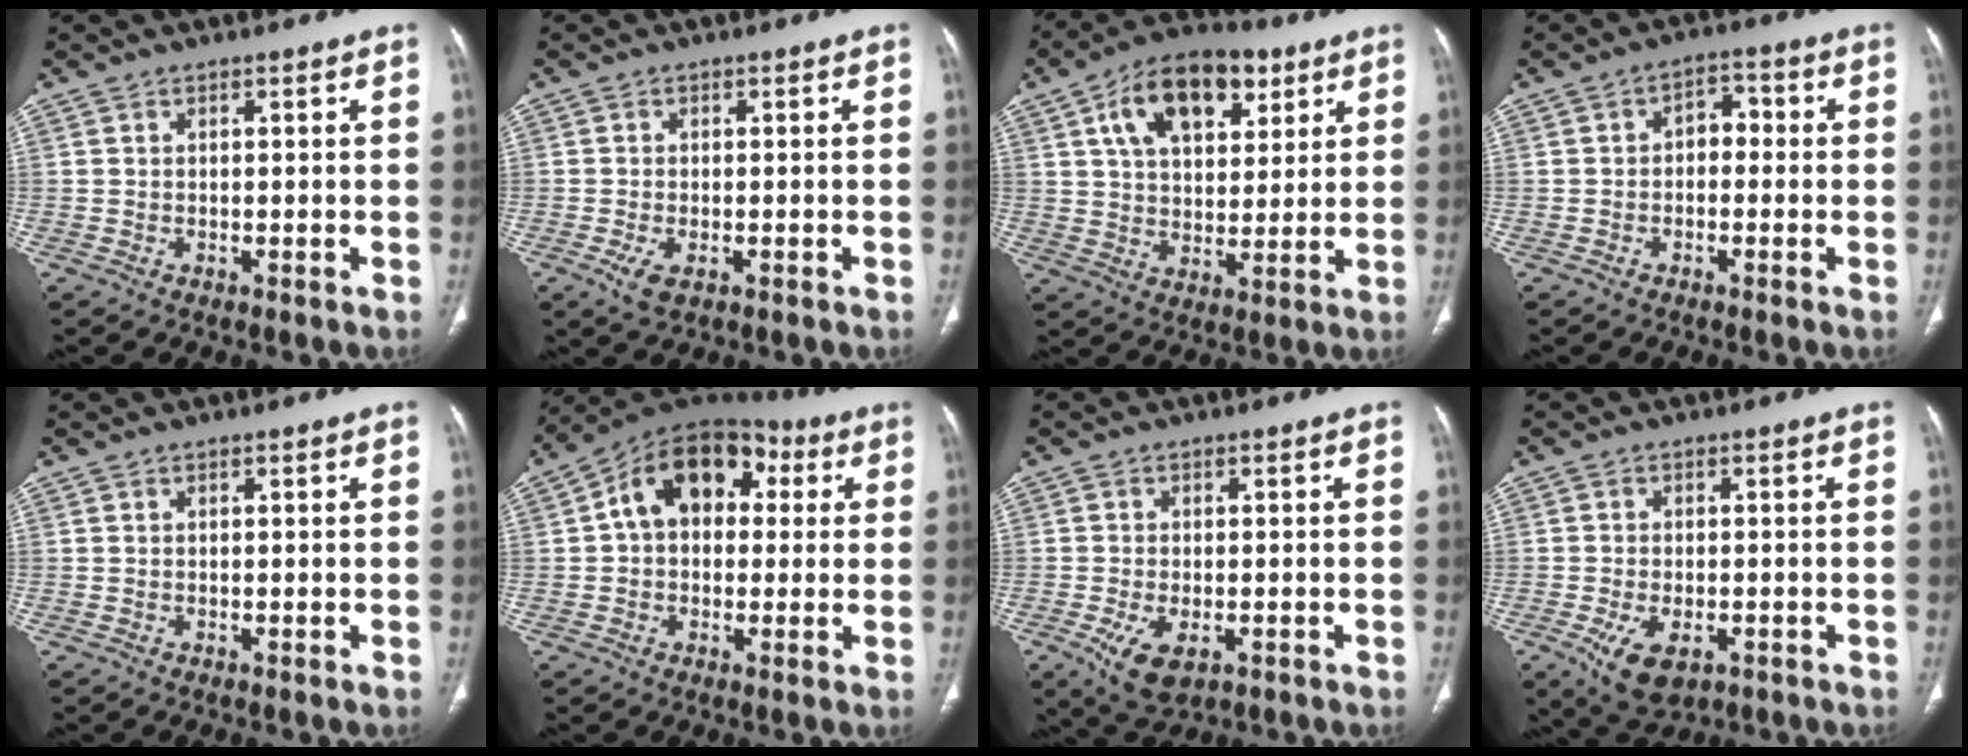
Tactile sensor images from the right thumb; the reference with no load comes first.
{"total": 3.3, "force": [-1.3, 1.6, 2.6], "torque": [-0.056, -0.005, -0.020]}
{"total": 16.5, "force": [7.3, 9.4, 11.4], "torque": [-0.149, -0.009, 0.119]}
{"total": 4.1, "force": [-0.4, 2.9, 2.9], "torque": [-0.029, 0.021, -0.020]}
{"total": 0.0}
{"total": 15.3, "force": [3.4, 10.5, 10.6], "torque": [-0.129, 0.036, 0.044]}
{"total": 6.9, "force": [-2.6, 3.6, 5.3], "torque": [-0.099, -0.006, -0.034]}
{"total": 7.8, "force": [-3.2, 4.3, 5.7], "torque": [-0.099, -0.003, -0.044]}